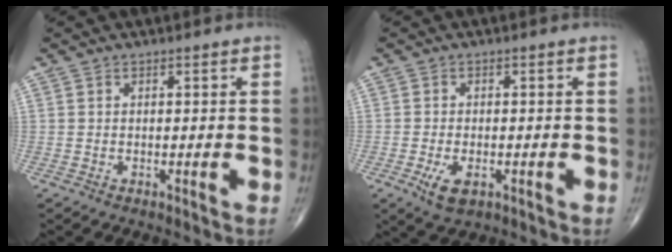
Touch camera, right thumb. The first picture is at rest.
{"total": 4.5, "force": [-1.7, 2.3, 3.5], "torque": [-0.060, -0.002, -0.025]}